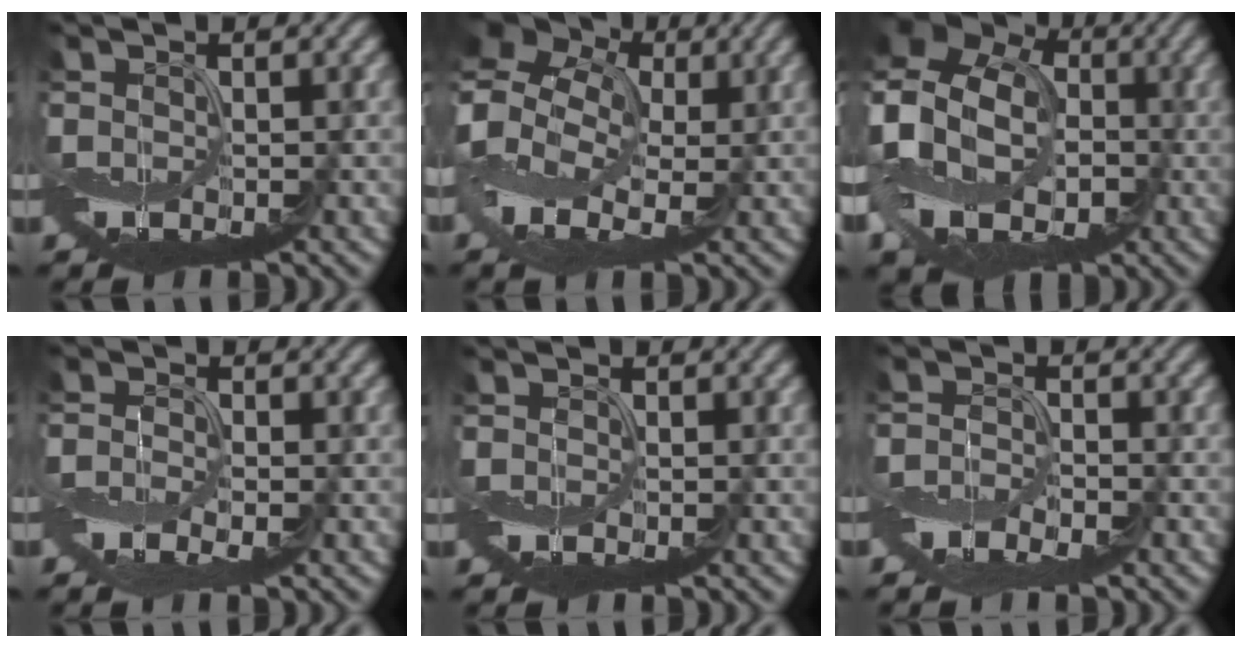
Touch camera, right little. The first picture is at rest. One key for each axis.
{"total": 9.3, "fx": 1.1, "fy": 6.6, "fz": 6.4, "tx": -0.159, "ty": 0.012, "tz": 0.019}
{"total": 16.0, "fx": -0.4, "fy": 13.3, "fz": 8.8, "tx": -0.222, "ty": 0.016, "tz": -0.039}
{"total": 2.0, "fx": -1.2, "fy": 0.9, "fz": 1.3, "tx": -0.033, "ty": -0.003, "tz": -0.030}
{"total": 0.0}
{"total": 2.8, "fx": -2.2, "fy": 1.1, "fz": 1.5, "tx": -0.032, "ty": -0.004, "tz": -0.050}